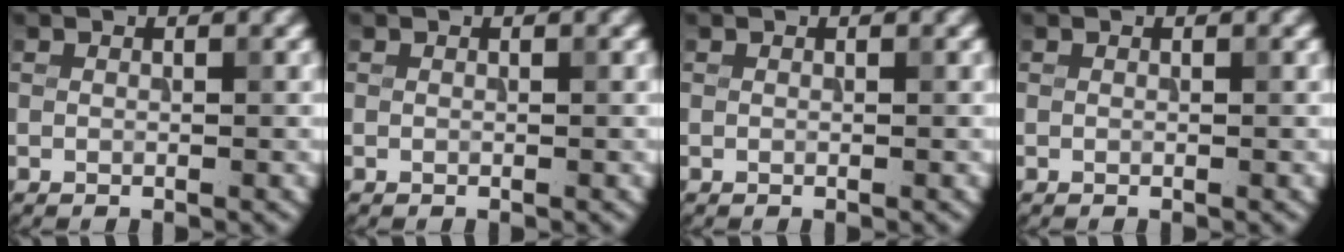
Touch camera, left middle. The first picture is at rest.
{"total": 0.0}
{"total": 0.0}
{"total": 0.0}